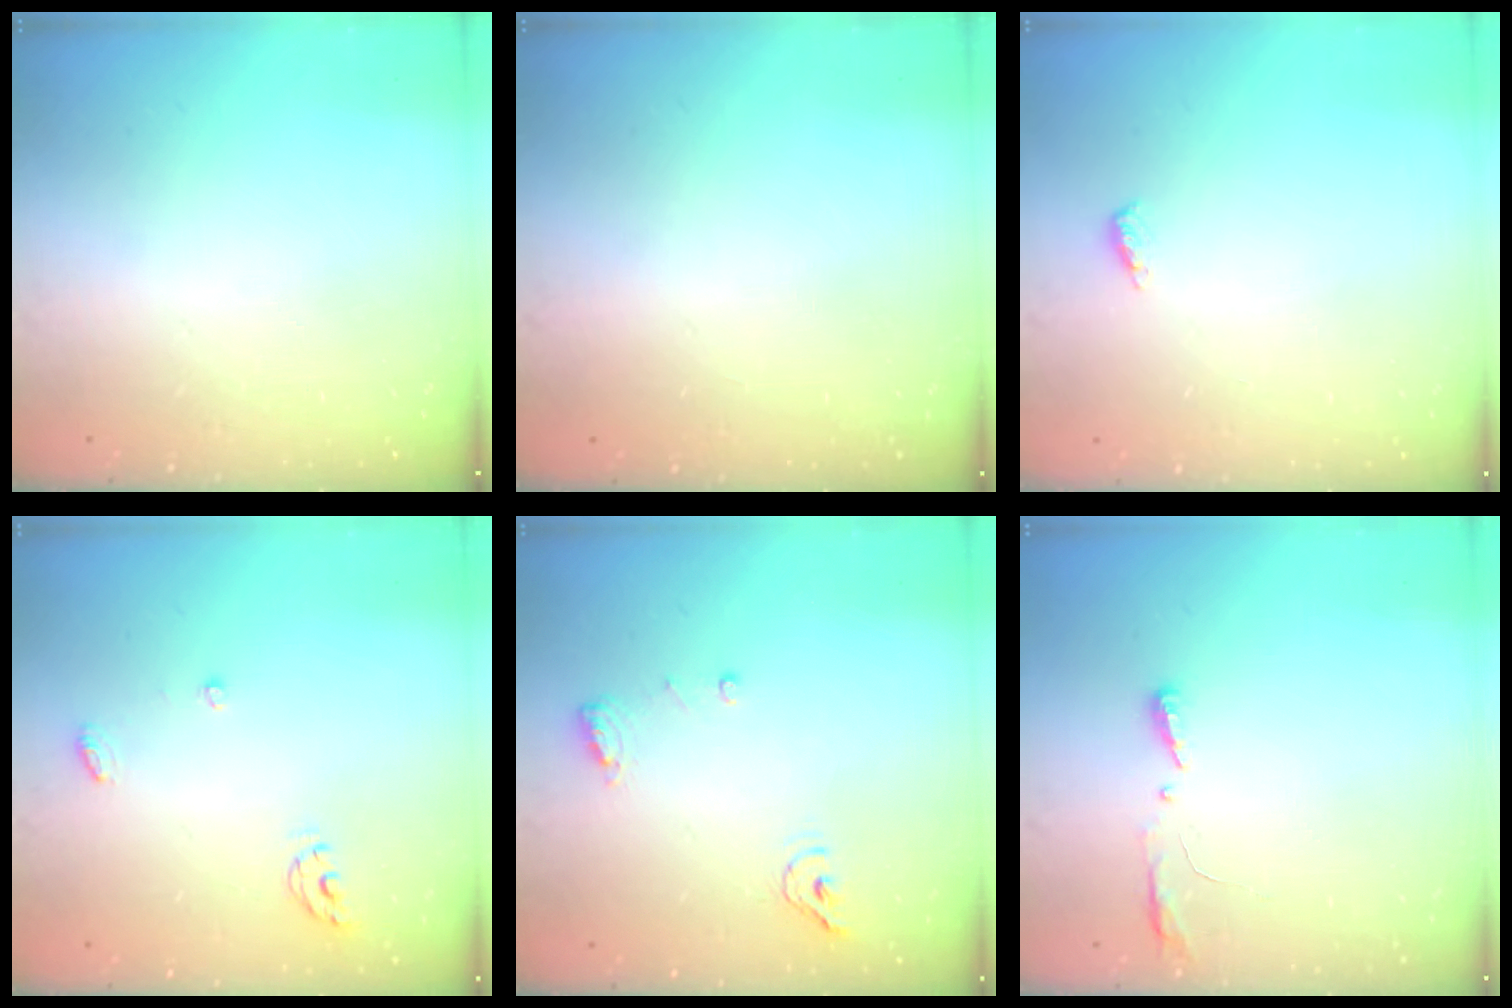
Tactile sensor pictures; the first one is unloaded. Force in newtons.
{"total": 1.1, "press": 0.8, "slide": 0.7}
{"total": 3.8, "press": 3.6, "slide": 1.2}
{"total": 4.9, "press": 4.8, "slide": 0.4}
{"total": 8.1, "press": 7.2, "slide": 3.7}
{"total": 4.1, "press": 3.9, "slide": 1.2}